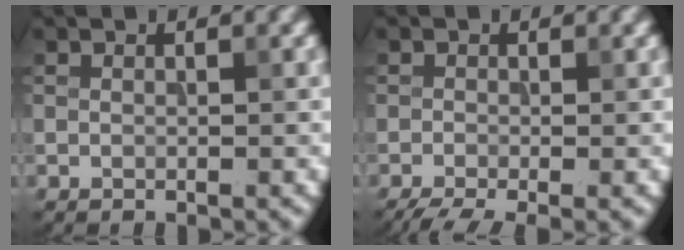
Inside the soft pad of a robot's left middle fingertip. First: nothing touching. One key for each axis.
{"total": 4.0, "fx": -2.8, "fy": 1.8, "fz": 2.3, "tx": -0.038, "ty": -0.020, "tz": -0.057}